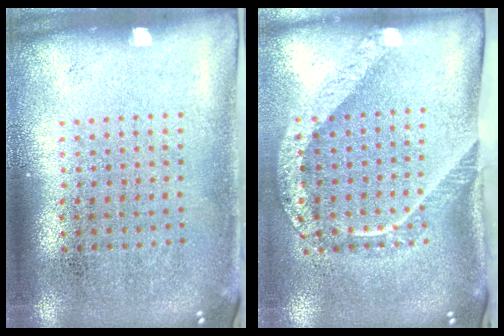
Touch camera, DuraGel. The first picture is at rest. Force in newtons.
{"total": 2.3, "press": 1.5, "slide": 1.7}